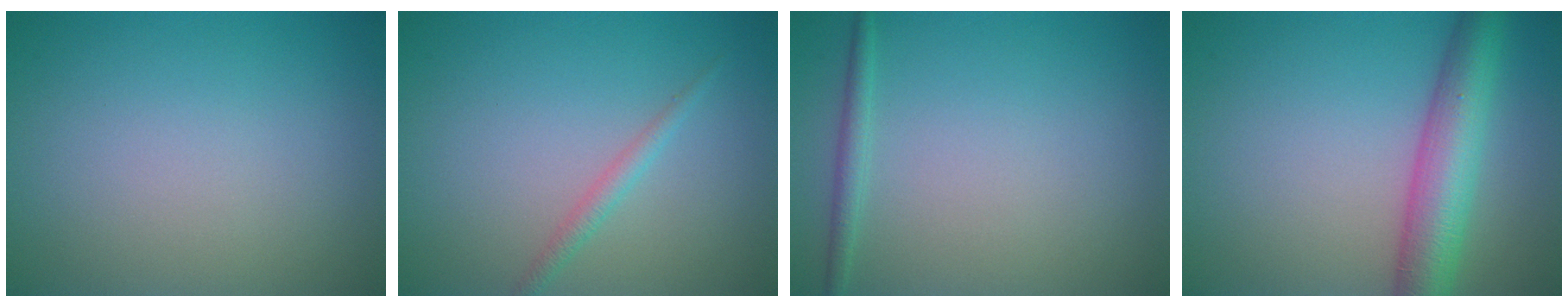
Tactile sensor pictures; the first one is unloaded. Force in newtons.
{"total": 1.3, "press": 1.3, "slide": 0.1}
{"total": 1.3, "press": 1.3, "slide": 0.1}
{"total": 6.3, "press": 6.3, "slide": 0.2}